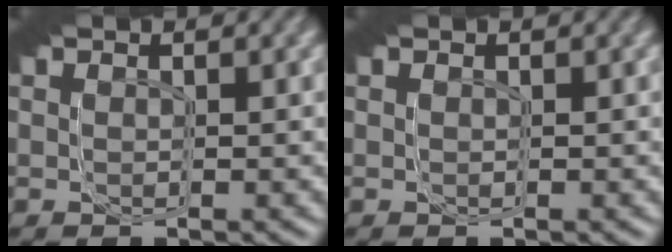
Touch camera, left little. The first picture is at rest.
{"total": 0.0}